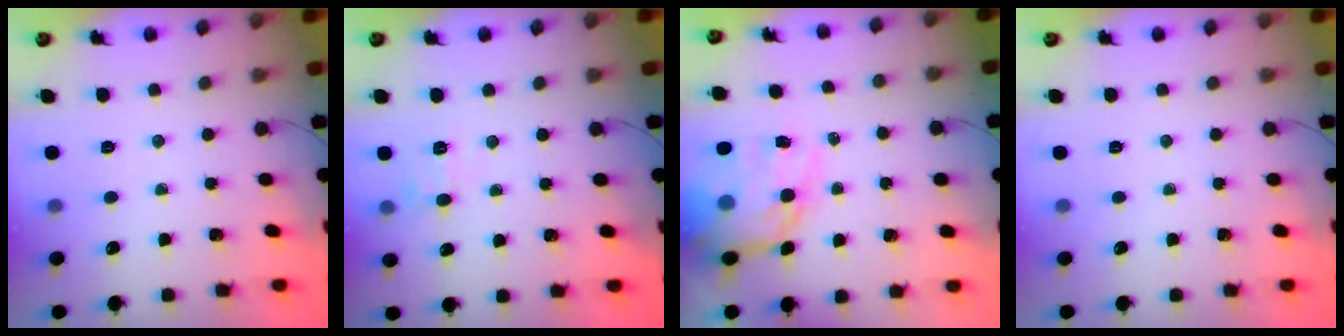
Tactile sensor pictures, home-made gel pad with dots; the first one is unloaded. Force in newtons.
{"total": 7.1, "press": 6.9, "slide": 1.7}
{"total": 15.0, "press": 14.5, "slide": 3.9}
{"total": 0.0}